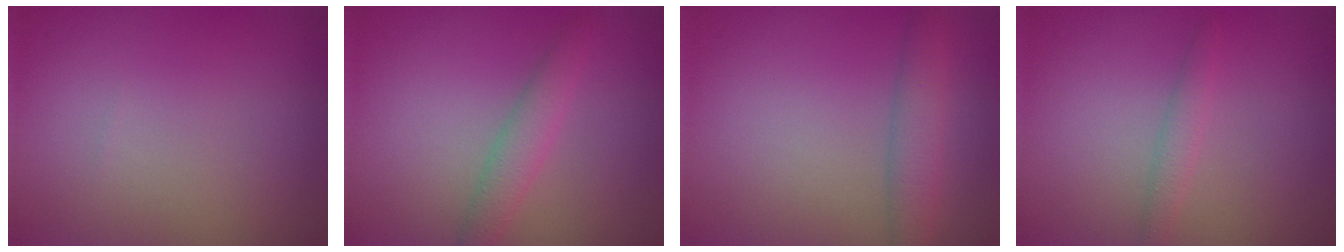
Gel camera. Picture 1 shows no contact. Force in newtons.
{"total": 2.3, "press": 2.3, "slide": 0.0}
{"total": 2.8, "press": 2.8, "slide": 0.1}
{"total": 1.3, "press": 1.3, "slide": 0.1}